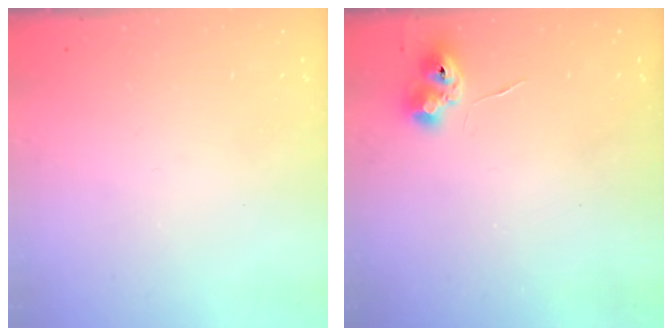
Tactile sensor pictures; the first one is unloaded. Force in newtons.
{"total": 7.1, "press": 7.1, "slide": 0.7}